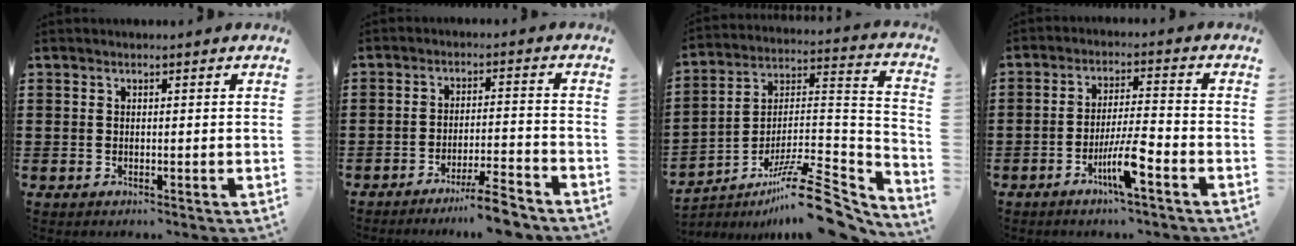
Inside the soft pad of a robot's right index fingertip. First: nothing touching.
{"total": 6.0, "force": [-5.1, -0.3, 3.2], "torque": [-0.051, -0.010, -0.092]}
{"total": 13.2, "force": [-9.6, 3.1, 8.5], "torque": [-0.129, 0.037, -0.168]}
{"total": 6.5, "force": [-3.3, 0.5, 5.5], "torque": [-0.109, -0.009, -0.062]}